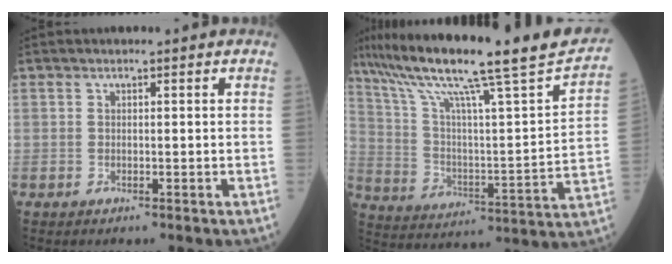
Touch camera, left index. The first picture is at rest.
{"total": 26.8, "force": [22.0, -0.1, 15.3], "torque": [-0.257, -0.035, 0.317]}